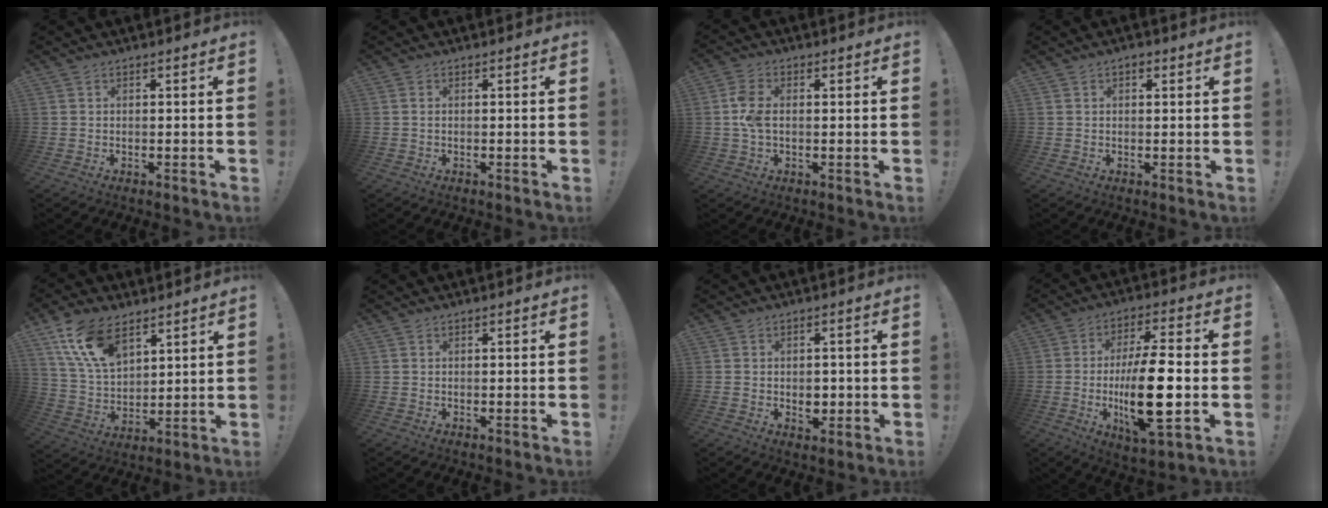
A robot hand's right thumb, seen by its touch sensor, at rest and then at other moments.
{"total": 0.6, "force": [0.1, 0.2, 0.5], "torque": [-0.020, 0.005, 0.004]}
{"total": 6.3, "force": [0.1, 3.6, 5.2], "torque": [-0.112, 0.007, 0.001]}
{"total": 1.1, "force": [0.6, 0.6, 0.7], "torque": [-0.015, 0.001, 0.011]}
{"total": 15.5, "force": [9.3, 8.4, 9.2], "torque": [-0.191, -0.033, 0.179]}
{"total": 0.0}
{"total": 3.2, "force": [-0.5, 2.7, 1.7], "torque": [-0.012, 0.000, -0.010]}
{"total": 18.8, "force": [-2.9, 5.5, 17.7], "torque": [-0.313, -0.003, -0.048]}